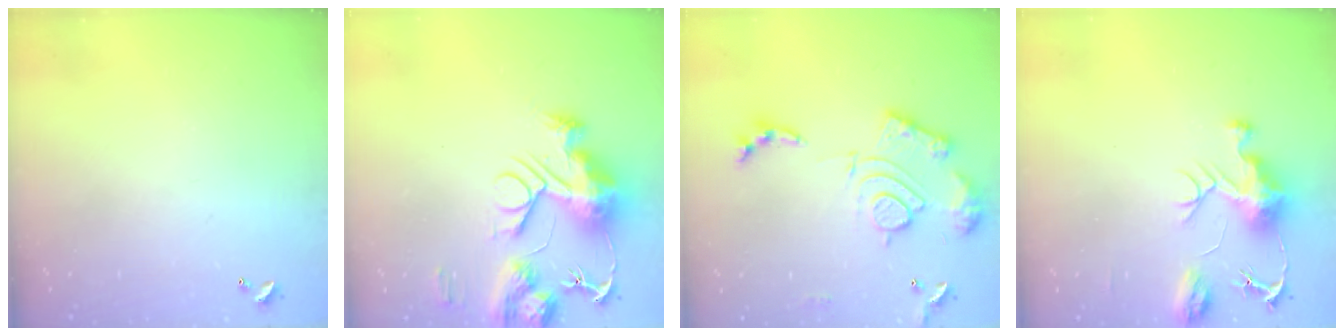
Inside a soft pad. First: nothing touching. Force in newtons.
{"total": 14.8, "press": 14.7, "slide": 1.3}
{"total": 17.4, "press": 17.3, "slide": 1.7}
{"total": 9.2, "press": 9.2, "slide": 1.0}